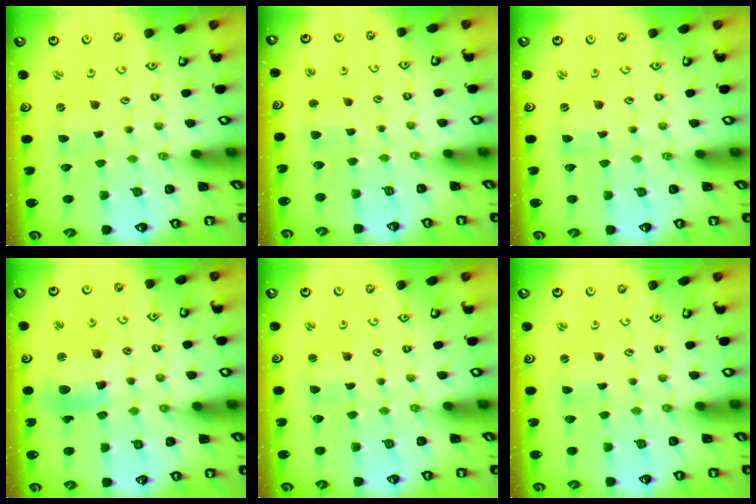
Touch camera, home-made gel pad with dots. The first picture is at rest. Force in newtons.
{"total": 3.2, "press": 3.2, "slide": 0.4}
{"total": 0.0}
{"total": 12.3, "press": 12.1, "slide": 2.2}
{"total": 0.7, "press": 0.7, "slide": 0.1}
{"total": 0.5, "press": 0.4, "slide": 0.3}